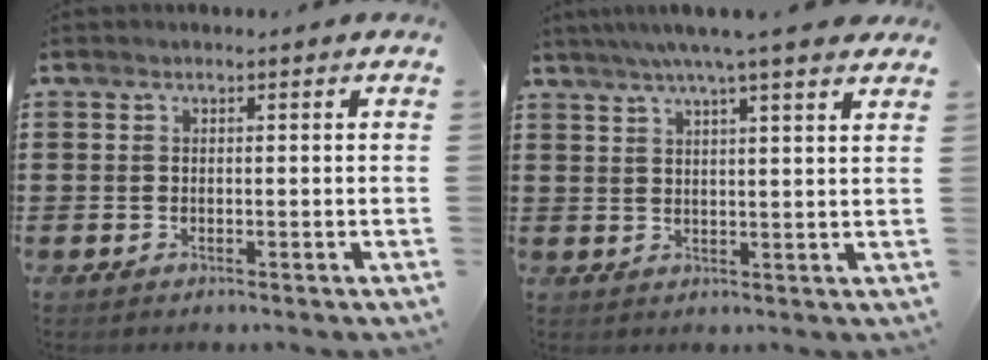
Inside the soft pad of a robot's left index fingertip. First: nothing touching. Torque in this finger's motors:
{"motor_torque": [1.46, -0.68, 1.05, 0.21]}